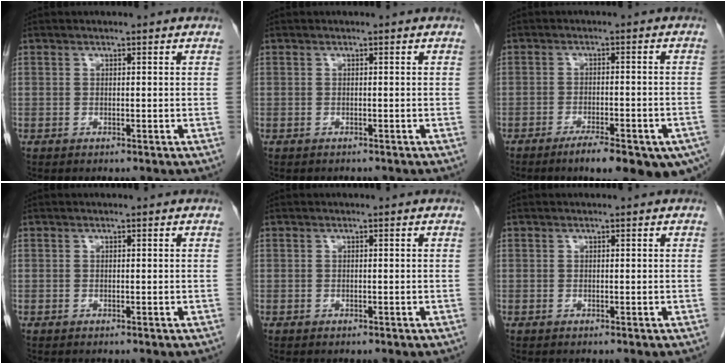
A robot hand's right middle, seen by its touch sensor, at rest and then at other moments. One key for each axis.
{"total": 1.3, "fx": -1.2, "fy": 0.4, "fz": 0.2, "tx": -0.012, "ty": -0.004, "tz": -0.016}
{"total": 13.9, "fx": -9.3, "fy": 3.1, "fz": 9.9, "tx": -0.080, "ty": 0.001, "tz": -0.124}
{"total": 0.0}
{"total": 0.0}
{"total": 0.0}